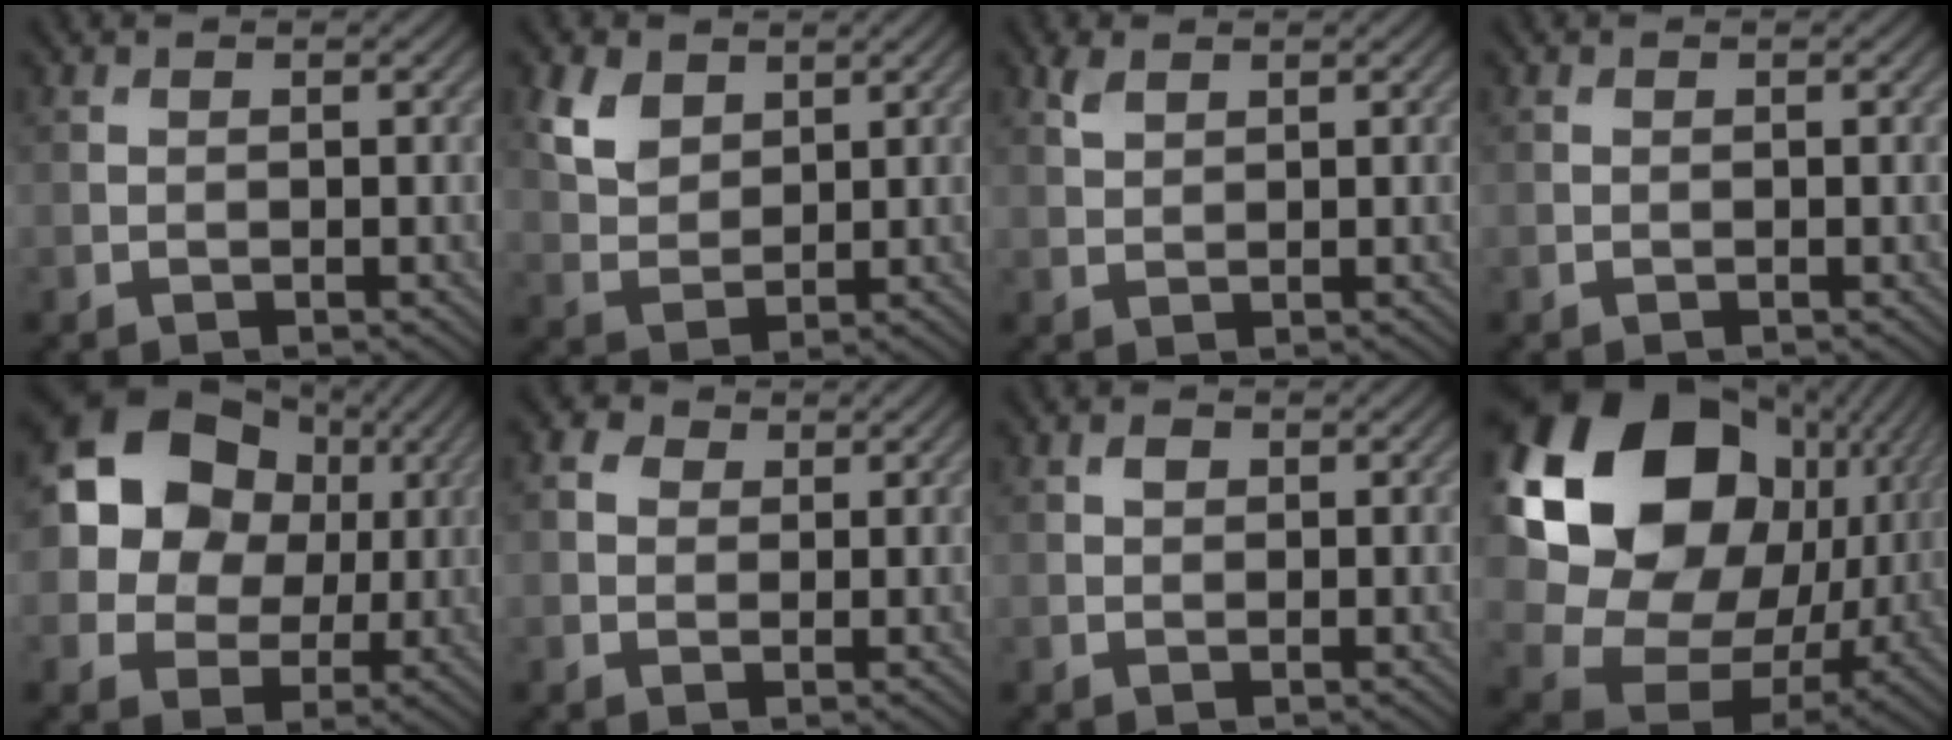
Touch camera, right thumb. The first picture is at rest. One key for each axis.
{"total": 4.9, "fx": 2.7, "fy": 3.1, "fz": 2.6, "tx": -0.070, "ty": -0.002, "tz": 0.060}
{"total": 1.8, "fx": 1.2, "fy": 0.8, "fz": 1.0, "tx": -0.028, "ty": 0.001, "tz": 0.028}
{"total": 0.0}
{"total": 13.3, "fx": 3.3, "fy": 11.0, "fz": 6.7, "tx": -0.166, "ty": 0.033, "tz": 0.048}
{"total": 2.4, "fx": 0.8, "fy": 2.0, "fz": 1.1, "tx": -0.025, "ty": 0.001, "tz": 0.010}
{"total": 1.1, "fx": 0.5, "fy": 0.7, "fz": 0.6, "tx": -0.013, "ty": 0.000, "tz": 0.008}
{"total": 21.6, "fx": 5.4, "fy": 16.6, "fz": 12.7, "tx": -0.299, "ty": -0.013, "tz": 0.121}